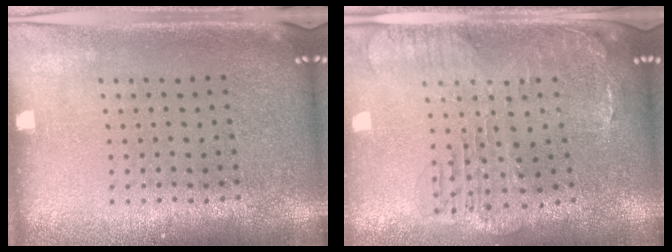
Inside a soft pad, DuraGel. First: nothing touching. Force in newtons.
{"total": 1.5, "press": 1.4, "slide": 0.4}